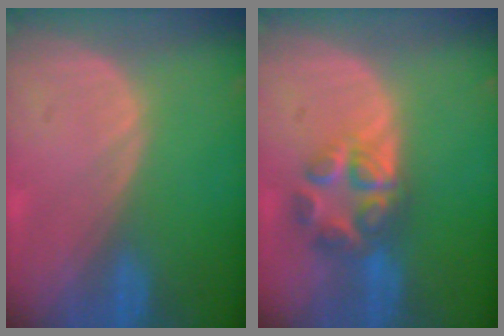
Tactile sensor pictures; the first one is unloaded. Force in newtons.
{"total": 7.0, "press": 5.9, "slide": 3.8}